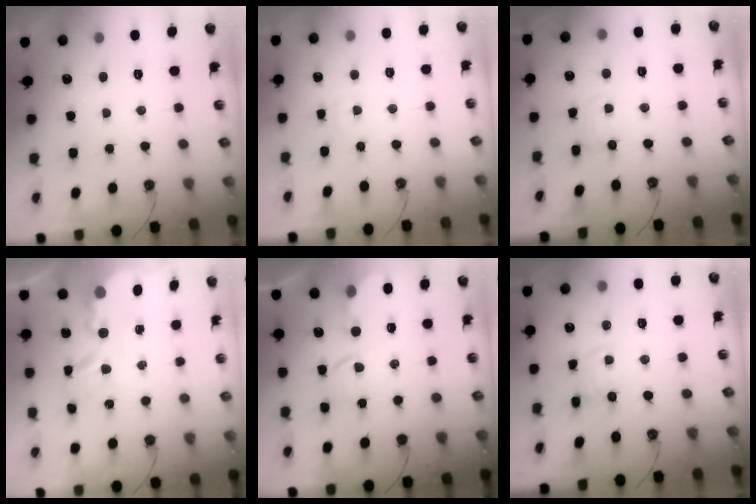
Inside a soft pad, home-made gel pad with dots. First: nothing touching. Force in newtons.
{"total": 2.4, "press": 2.4, "slide": 0.2}
{"total": 1.4, "press": 1.4, "slide": 0.2}
{"total": 5.6, "press": 5.6, "slide": 0.3}
{"total": 3.8, "press": 3.8, "slide": 0.5}
{"total": 1.8, "press": 1.8, "slide": 0.2}